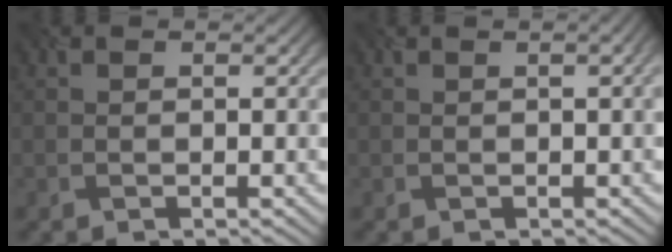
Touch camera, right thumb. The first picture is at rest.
{"total": 2.3, "force": [0.4, 1.0, 2.0], "torque": [-0.010, 0.013, -0.003]}